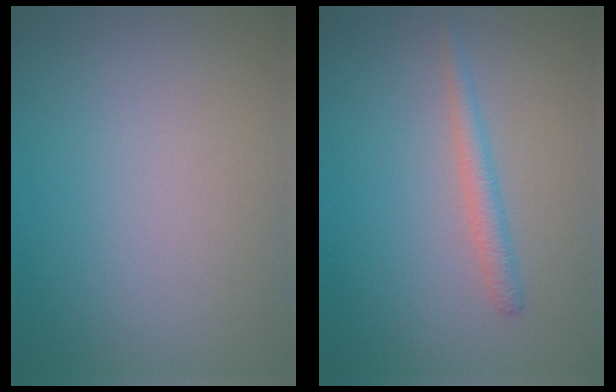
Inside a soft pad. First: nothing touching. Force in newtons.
{"total": 1.7, "press": 1.7, "slide": 0.0}